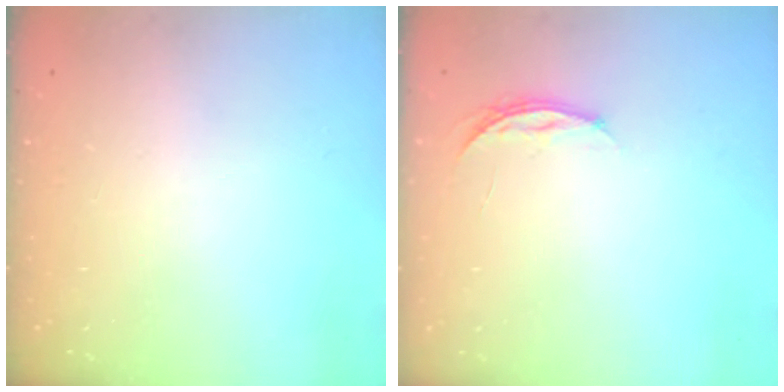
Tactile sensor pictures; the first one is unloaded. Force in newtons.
{"total": 3.8, "press": 3.8, "slide": 0.5}